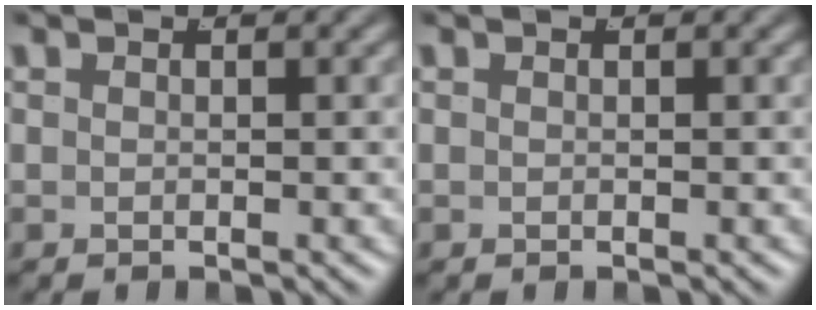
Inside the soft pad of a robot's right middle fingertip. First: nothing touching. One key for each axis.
{"total": 1.1, "fx": -0.2, "fy": -1.0, "fz": -0.4, "tx": 0.018, "ty": -0.012, "tz": 0.008}